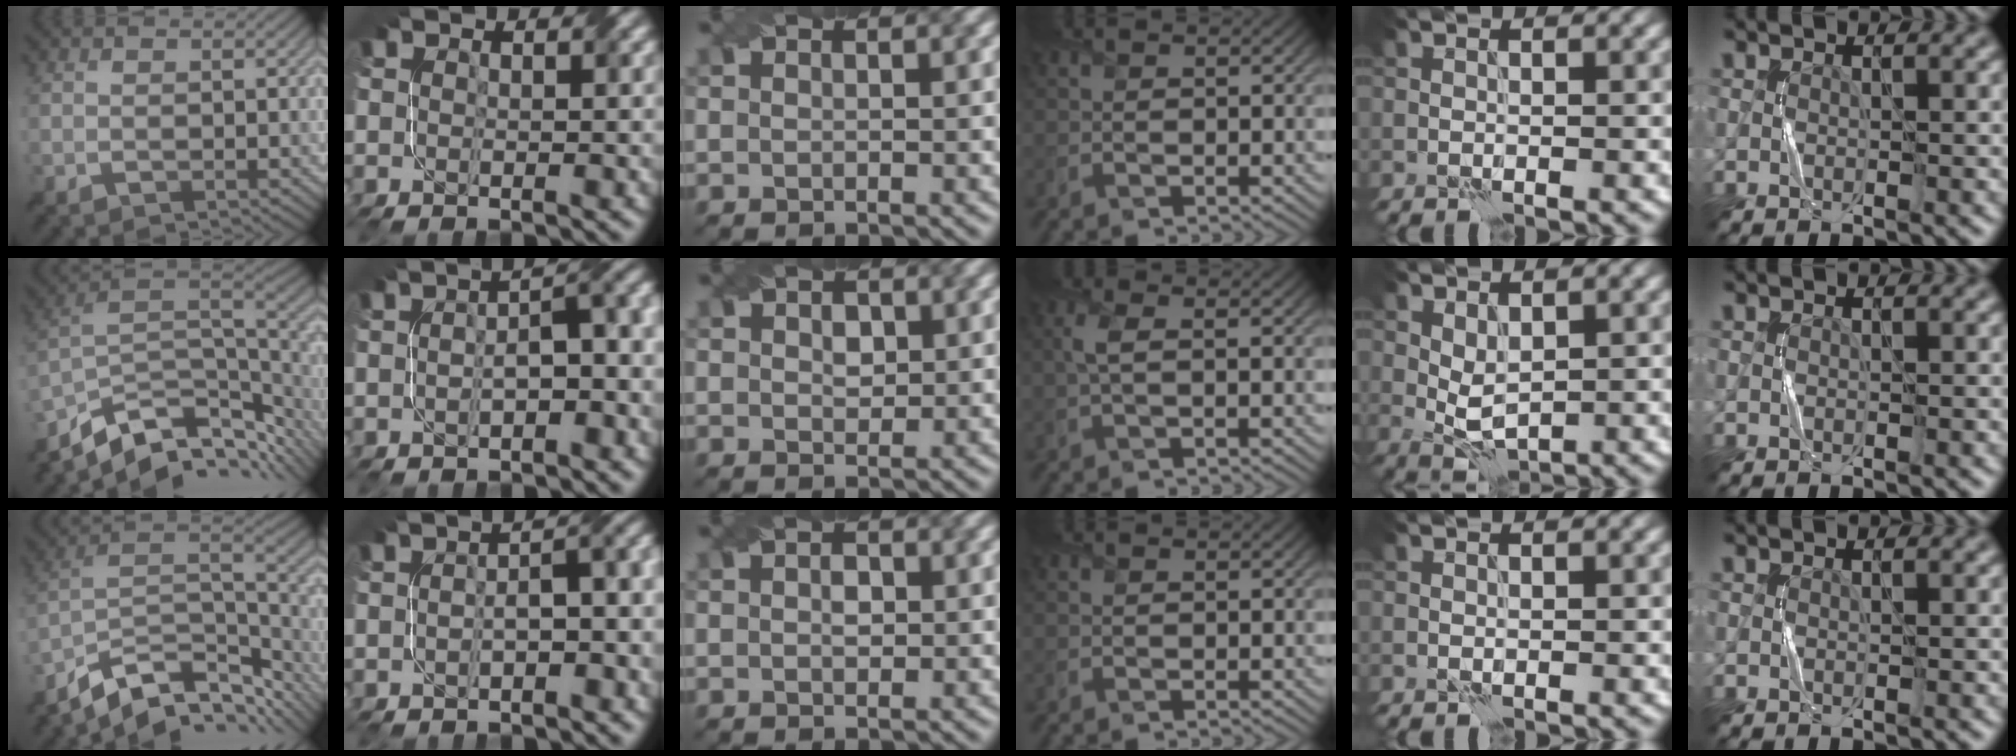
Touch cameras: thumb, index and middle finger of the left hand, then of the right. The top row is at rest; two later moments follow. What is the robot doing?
{"motion": "twist", "object": "screw"}